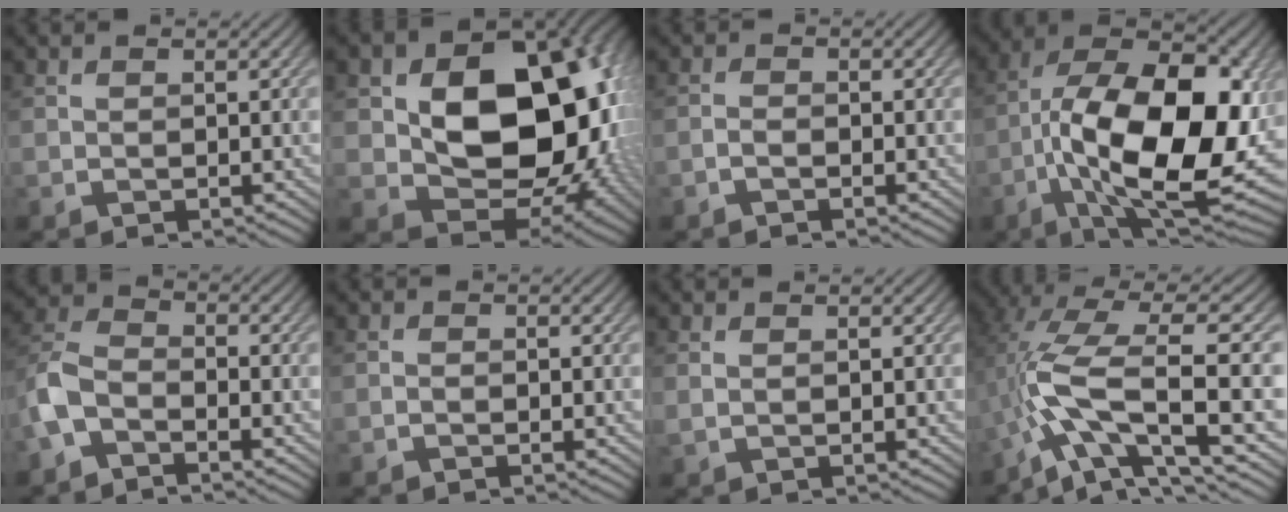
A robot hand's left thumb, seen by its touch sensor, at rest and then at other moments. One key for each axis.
{"total": 17.4, "fx": 1.4, "fy": 12.0, "fz": 12.5, "tx": -0.168, "ty": -0.017, "tz": 0.038}
{"total": 1.2, "fx": -0.8, "fy": 0.5, "fz": 0.7, "tx": -0.014, "ty": 0.002, "tz": -0.019}
{"total": 18.6, "fx": -2.6, "fy": 9.3, "fz": 15.9, "tx": -0.255, "ty": 0.005, "tz": -0.048}
{"total": 5.9, "fx": -3.1, "fy": 3.2, "fz": 3.8, "tx": -0.093, "ty": 0.002, "tz": -0.082}
{"total": 0.6, "fx": -0.4, "fy": 0.2, "fz": 0.3, "tx": -0.006, "ty": 0.000, "tz": -0.007}
{"total": 0.9, "fx": 0.5, "fy": 0.2, "fz": 0.7, "tx": -0.019, "ty": 0.000, "tz": 0.011}
{"total": 12.6, "fx": -2.4, "fy": 3.9, "fz": 11.7, "tx": -0.240, "ty": 0.007, "tz": -0.042}